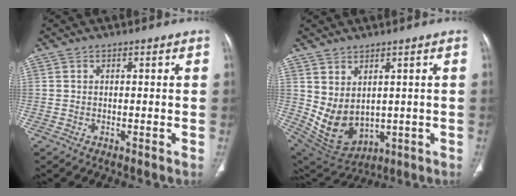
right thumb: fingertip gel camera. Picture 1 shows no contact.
{"total": 10.0, "force": [1.2, 6.8, 7.2], "torque": [-0.117, -0.015, 0.060]}